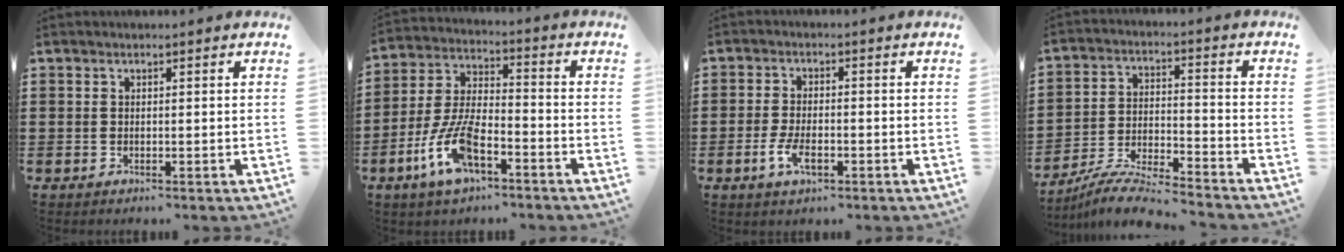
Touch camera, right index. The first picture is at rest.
{"total": 9.7, "force": [-5.1, 3.7, 7.4], "torque": [-0.183, -0.010, -0.100]}
{"total": 4.4, "force": [-1.7, 1.8, 3.6], "torque": [-0.083, -0.007, -0.035]}
{"total": 7.8, "force": [-7.5, 0.0, 2.2], "torque": [-0.052, 0.001, -0.148]}